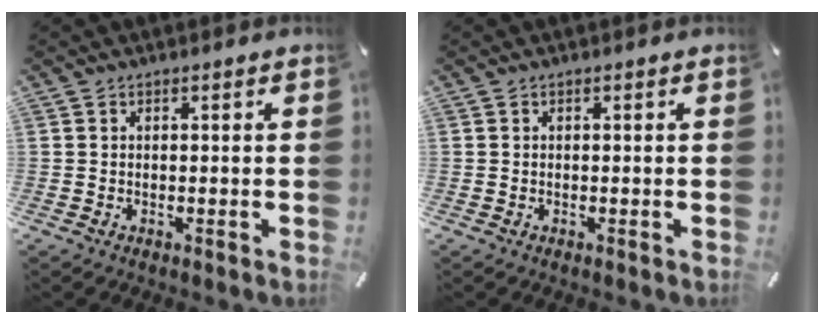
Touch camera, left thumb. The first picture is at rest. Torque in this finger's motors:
{"motor_torque": [0.22, 0.36, -0.09, -0.05, 0.00]}